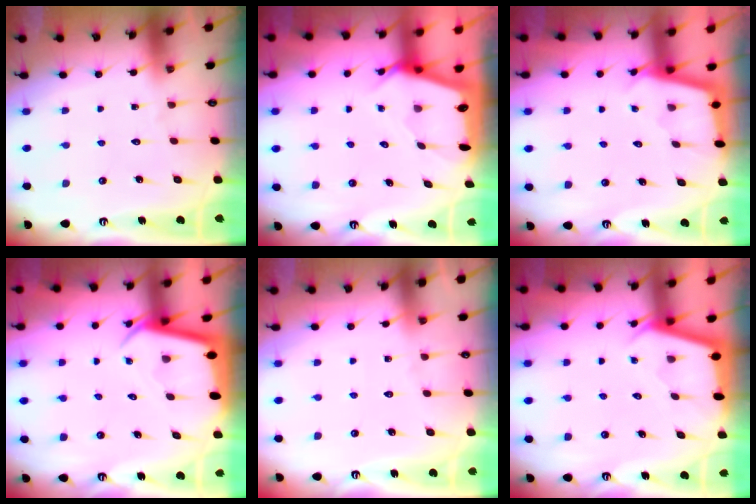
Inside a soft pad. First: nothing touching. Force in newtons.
{"total": 2.4, "press": 2.4, "slide": 0.2}
{"total": 2.3, "press": 2.3, "slide": 0.2}
{"total": 3.6, "press": 3.6, "slide": 0.2}
{"total": 2.6, "press": 2.6, "slide": 0.4}
{"total": 2.6, "press": 2.6, "slide": 0.2}